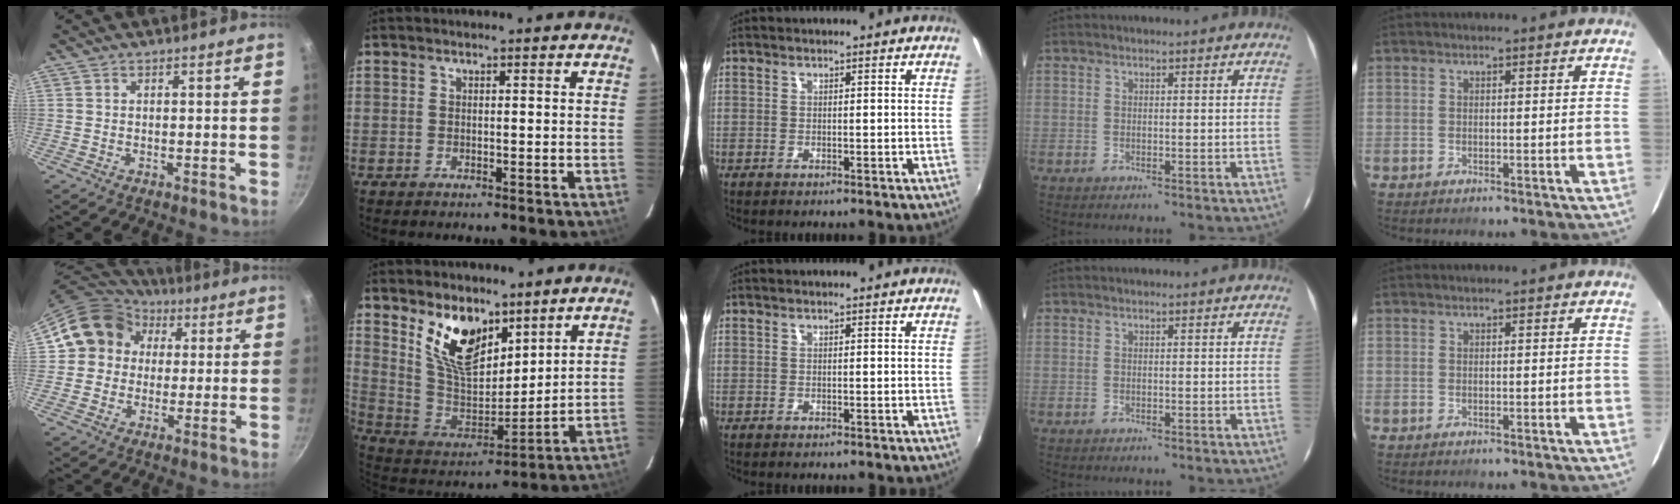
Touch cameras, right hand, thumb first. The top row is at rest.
{"thumb": {"total": 12.7, "force": [2.5, 11.5, 4.9], "torque": [-0.049, 0.024, 0.024]}, "index": {"total": 14.5, "force": [9.0, 7.4, 8.5], "torque": [-0.166, -0.006, 0.181]}}